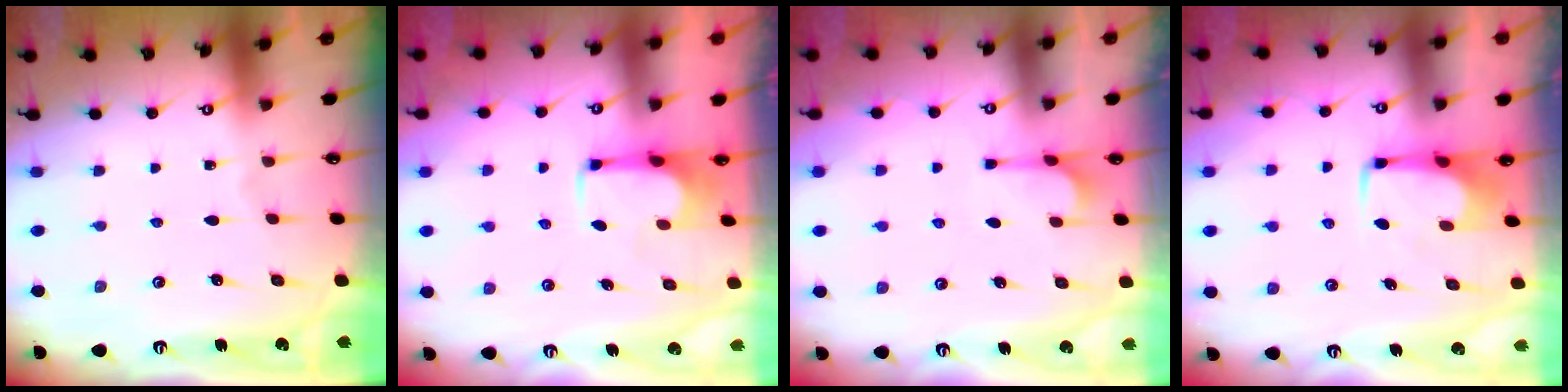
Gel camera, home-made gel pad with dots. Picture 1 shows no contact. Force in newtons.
{"total": 3.6, "press": 3.6, "slide": 0.7}
{"total": 1.1, "press": 0.1, "slide": 1.1}
{"total": 1.1, "press": 1.0, "slide": 0.5}